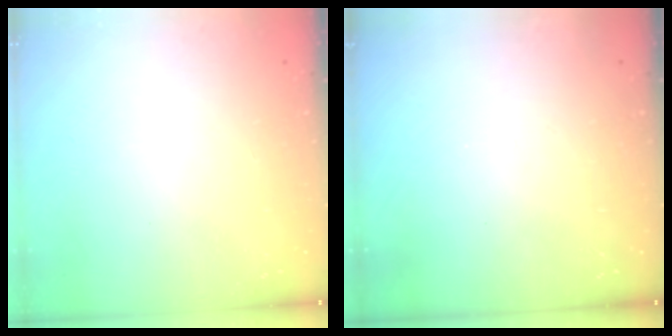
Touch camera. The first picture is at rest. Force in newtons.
{"total": 0.0}